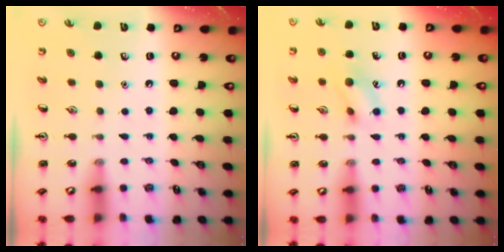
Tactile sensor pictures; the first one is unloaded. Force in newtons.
{"total": 9.0, "press": 9.0, "slide": 0.7}